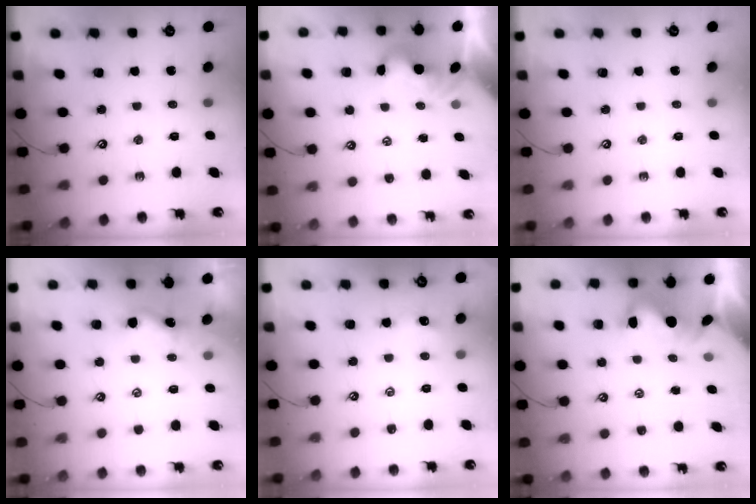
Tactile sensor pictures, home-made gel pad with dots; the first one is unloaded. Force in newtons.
{"total": 1.6, "press": 1.5, "slide": 0.6}
{"total": 0.0}
{"total": 1.9, "press": 1.9, "slide": 0.1}
{"total": 0.6, "press": 0.5, "slide": 0.4}
{"total": 3.0, "press": 2.9, "slide": 0.8}